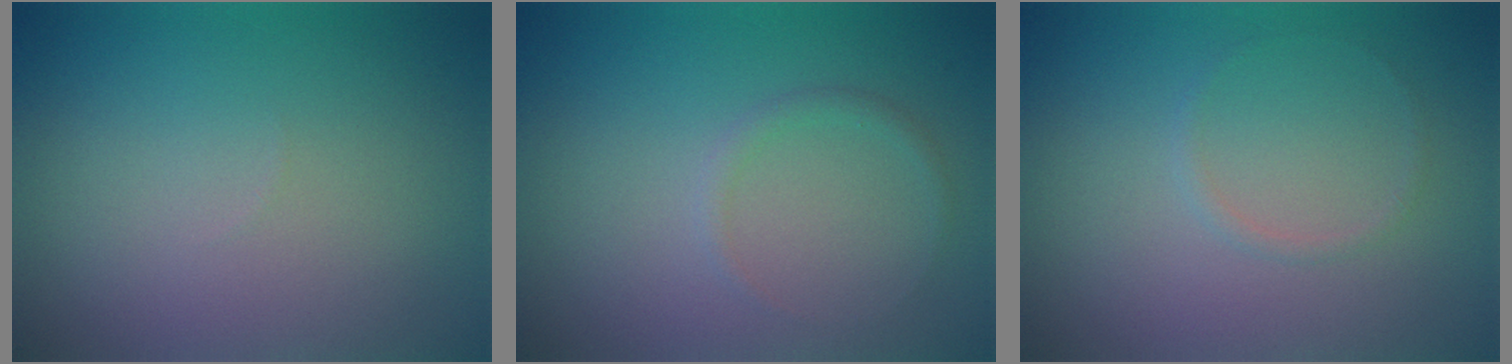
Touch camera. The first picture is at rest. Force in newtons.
{"total": 0.9, "press": 0.8, "slide": 0.1}
{"total": 0.7, "press": 0.7, "slide": 0.1}